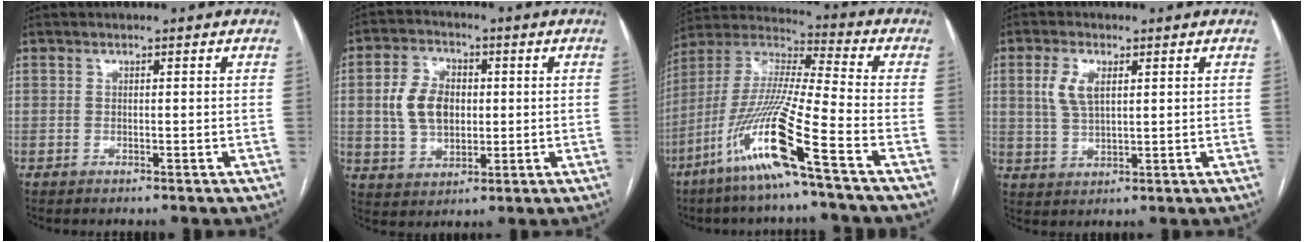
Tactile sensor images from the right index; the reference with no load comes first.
{"total": 8.8, "force": [0.8, 6.1, 6.3], "torque": [-0.136, 0.019, 0.022]}
{"total": 16.6, "force": [-8.5, -1.0, 14.2], "torque": [-0.299, -0.028, -0.170]}
{"total": 5.4, "force": [1.9, 2.5, 4.4], "torque": [-0.102, 0.008, 0.042]}